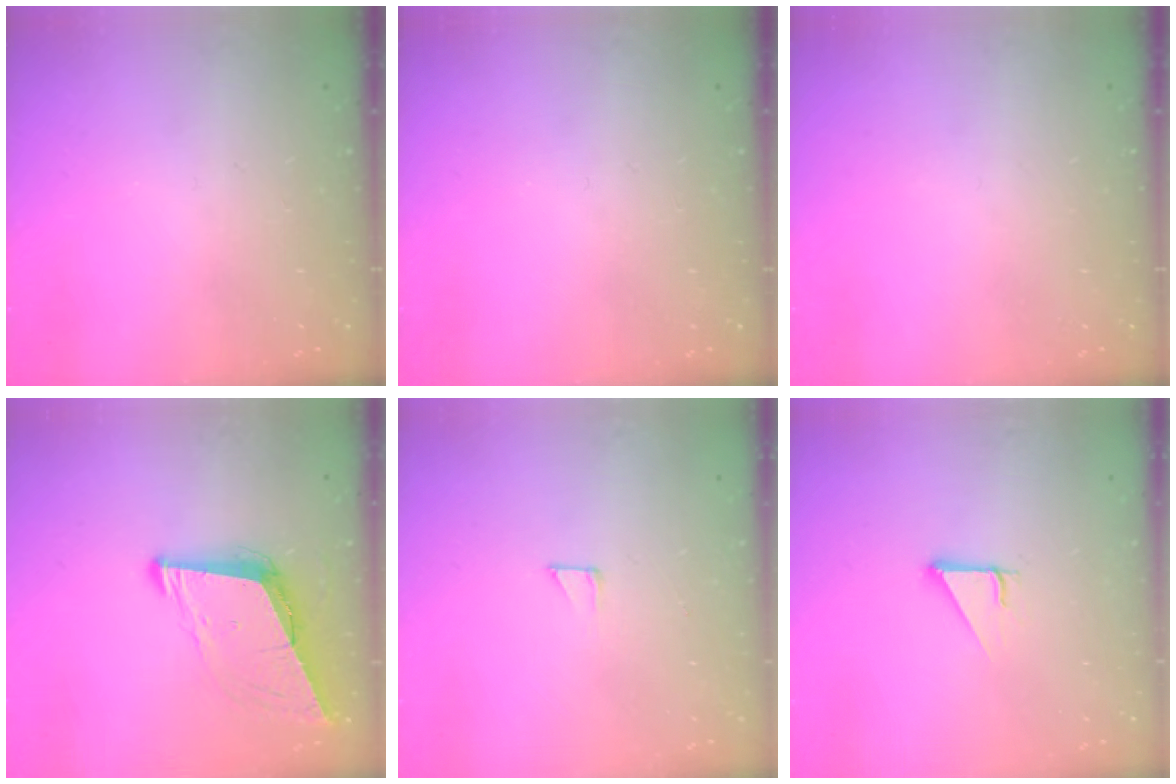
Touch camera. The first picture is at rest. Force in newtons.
{"total": 0.0}
{"total": 0.0}
{"total": 8.7, "press": 7.8, "slide": 3.8}
{"total": 2.5, "press": 2.5, "slide": 0.1}
{"total": 2.7, "press": 2.7, "slide": 0.3}